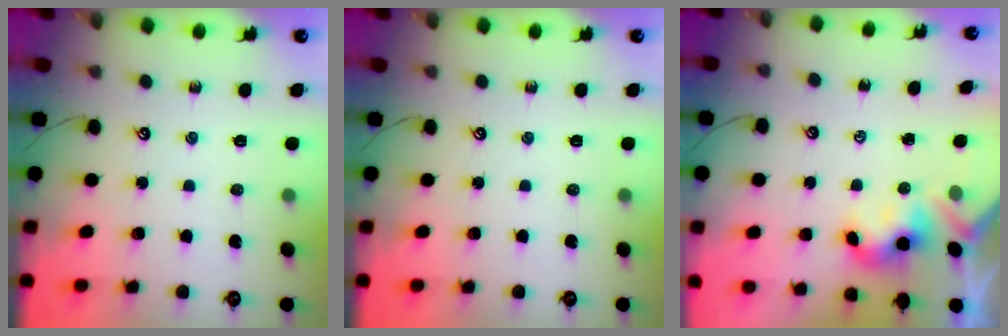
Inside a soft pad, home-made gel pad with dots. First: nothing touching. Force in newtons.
{"total": 0.0}
{"total": 3.6, "press": 3.6, "slide": 0.4}